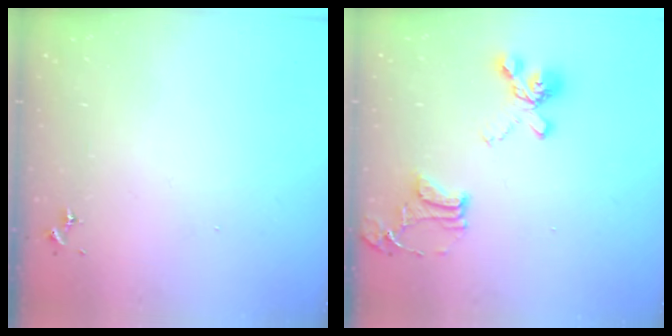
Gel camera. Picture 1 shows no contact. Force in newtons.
{"total": 18.1, "press": 18.0, "slide": 1.8}